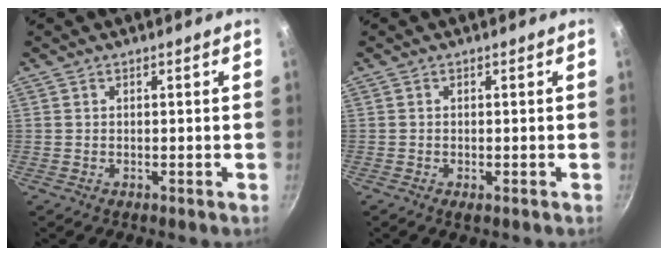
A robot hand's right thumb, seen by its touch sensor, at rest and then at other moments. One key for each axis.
{"total": 0.9, "fx": -0.4, "fy": 0.4, "fz": 0.7, "tx": -0.013, "ty": -0.003, "tz": -0.008}